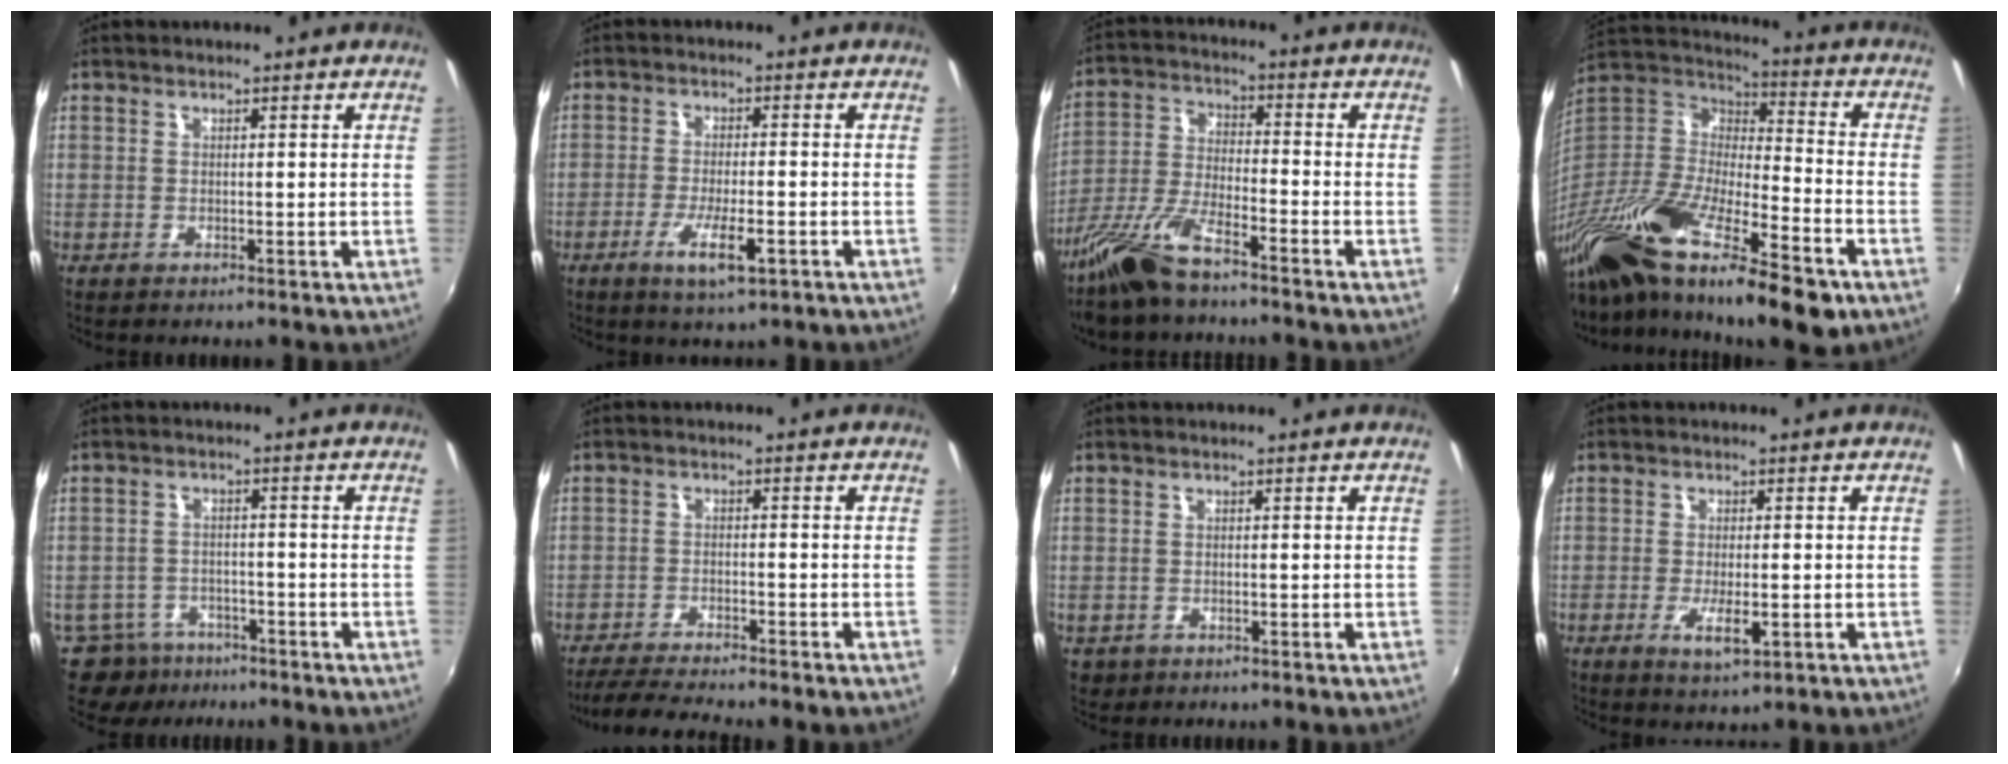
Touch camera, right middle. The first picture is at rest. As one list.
[{"total": 6.4, "force": [-3.4, 1.4, 5.2], "torque": [-0.109, -0.016, -0.057]}, {"total": 11.5, "force": [-8.6, 2.7, 7.1], "torque": [-0.156, -0.012, -0.173]}, {"total": 29.9, "force": [-19.5, 7.6, 21.3], "torque": [-0.387, -0.046, -0.341]}, {"total": 8.6, "force": [-6.3, 5.5, 2.0], "torque": [-0.061, 0.000, -0.097]}, {"total": 8.4, "force": [-7.7, 0.5, 3.4], "torque": [-0.088, -0.019, -0.126]}, {"total": 2.4, "force": [-0.8, 2.1, 0.9], "torque": [-0.024, -0.005, -0.009]}, {"total": 4.7, "force": [-1.8, 1.4, 4.1], "torque": [-0.081, -0.014, -0.030]}]